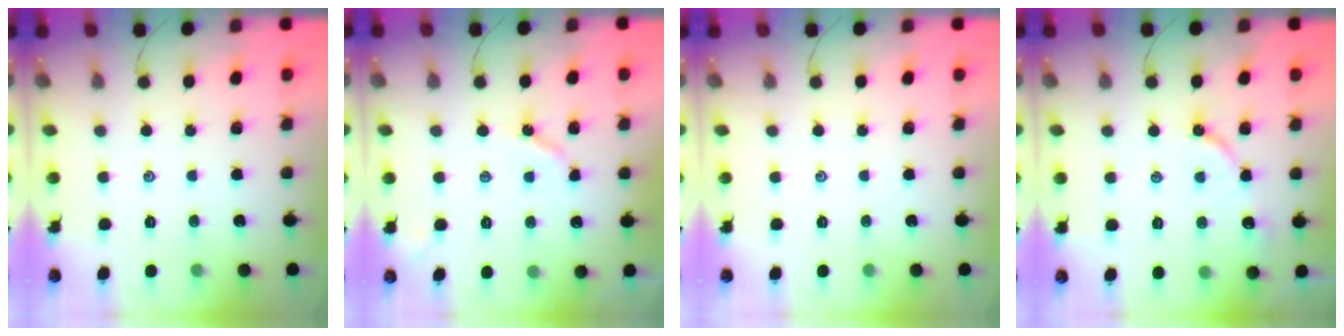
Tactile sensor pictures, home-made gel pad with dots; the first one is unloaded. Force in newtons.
{"total": 3.8, "press": 3.8, "slide": 0.3}
{"total": 0.0}
{"total": 5.8, "press": 5.8, "slide": 0.6}